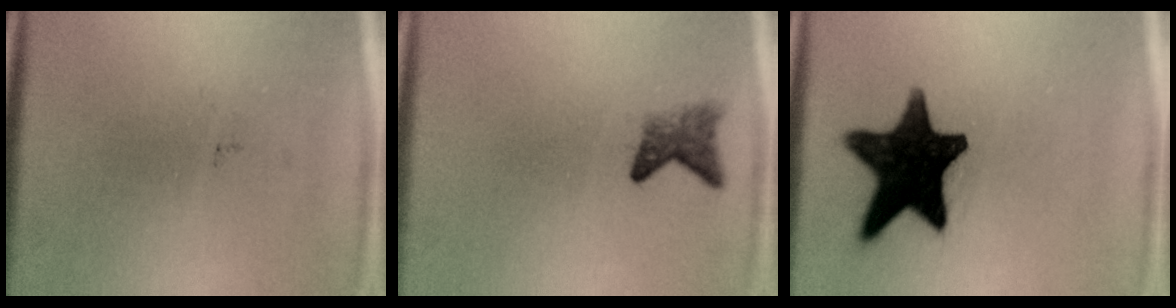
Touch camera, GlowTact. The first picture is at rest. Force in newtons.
{"total": 2.4}
{"total": 16.4}